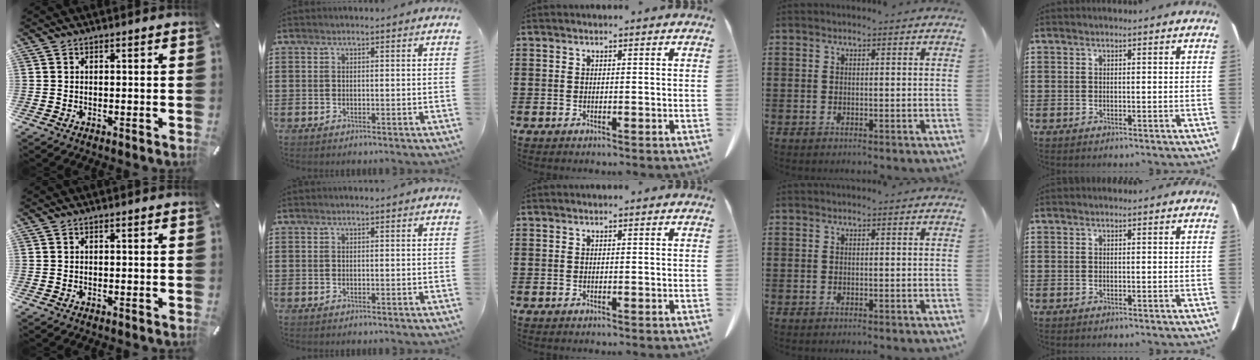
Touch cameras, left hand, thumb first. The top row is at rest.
{}